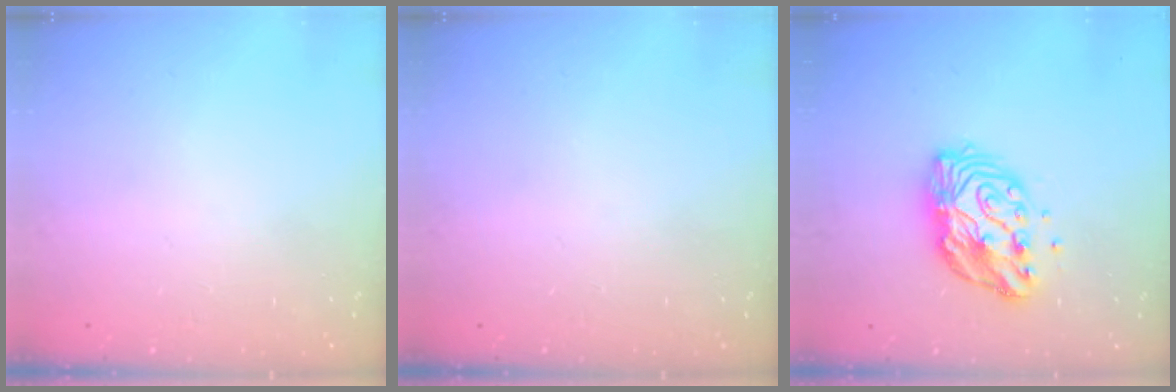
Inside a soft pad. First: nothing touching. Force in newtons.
{"total": 0.0}
{"total": 12.8, "press": 12.8, "slide": 1.1}